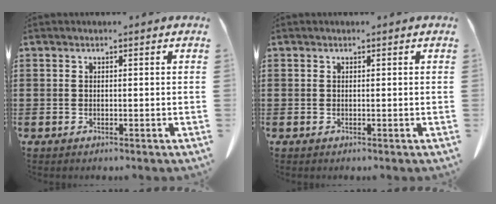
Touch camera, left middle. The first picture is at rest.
{"total": 0.0}